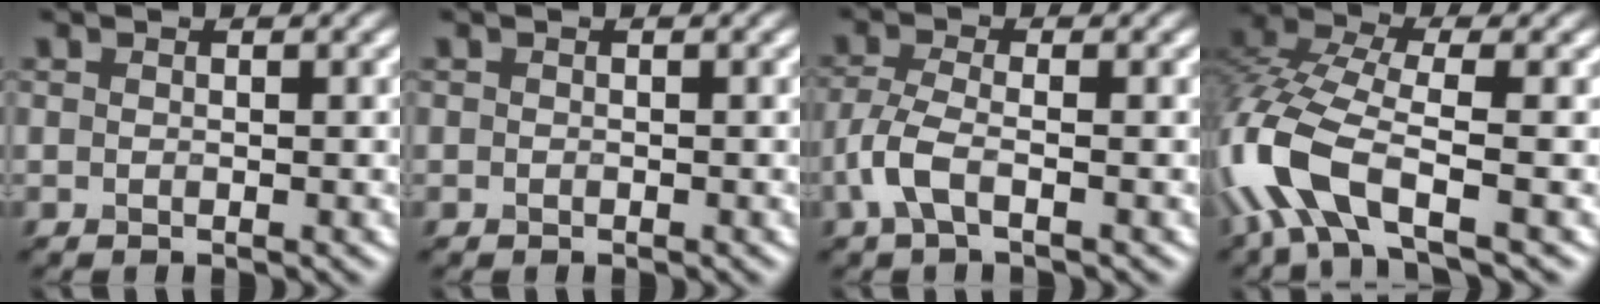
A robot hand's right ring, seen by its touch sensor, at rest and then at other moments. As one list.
[{"total": 0.0}, {"total": 3.1, "force": [-1.4, 1.2, 2.4], "torque": [-0.067, 0.005, -0.036]}, {"total": 8.7, "force": [-3.5, 3.7, 7.0], "torque": [-0.167, 0.015, -0.087]}]